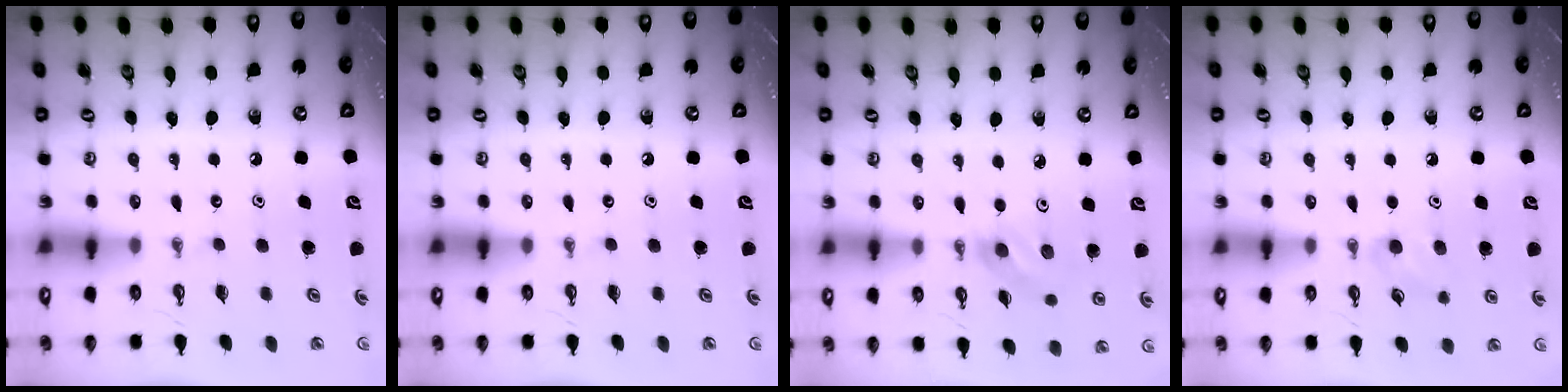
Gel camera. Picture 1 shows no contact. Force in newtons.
{"total": 0.0}
{"total": 5.4, "press": 5.0, "slide": 2.0}
{"total": 6.2, "press": 6.0, "slide": 1.4}